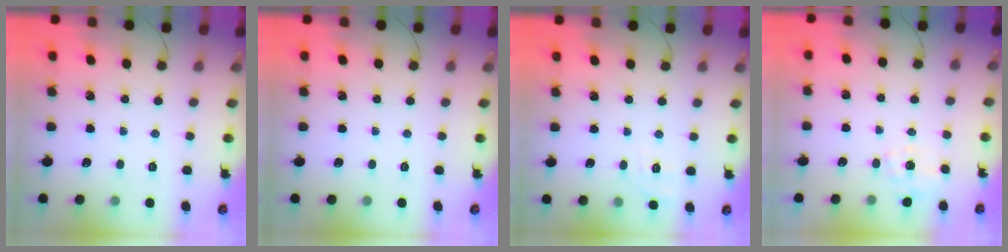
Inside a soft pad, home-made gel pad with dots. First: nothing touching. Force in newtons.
{"total": 0.0}
{"total": 4.9, "press": 4.4, "slide": 2.3}
{"total": 1.5, "press": 1.1, "slide": 1.0}